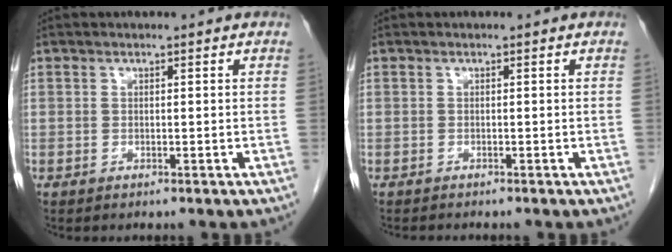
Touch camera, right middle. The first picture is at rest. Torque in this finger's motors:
{"motor_torque": [0.04, -0.03, 0.00, 0.00]}